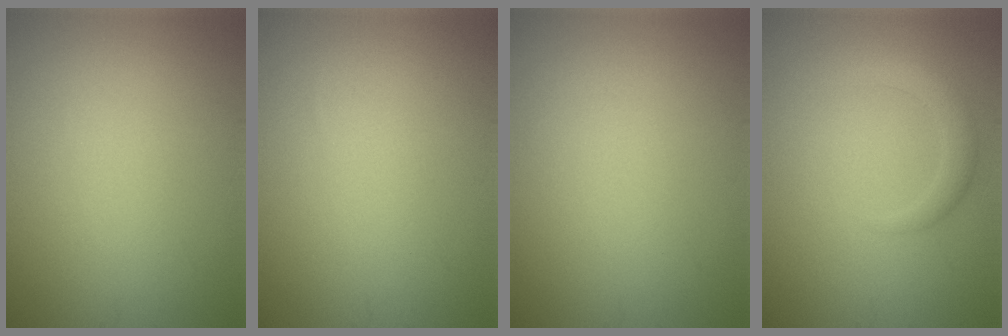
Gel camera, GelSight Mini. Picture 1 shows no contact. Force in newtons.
{"total": 0.0}
{"total": 0.0}
{"total": 2.1, "press": 2.1, "slide": 0.3}